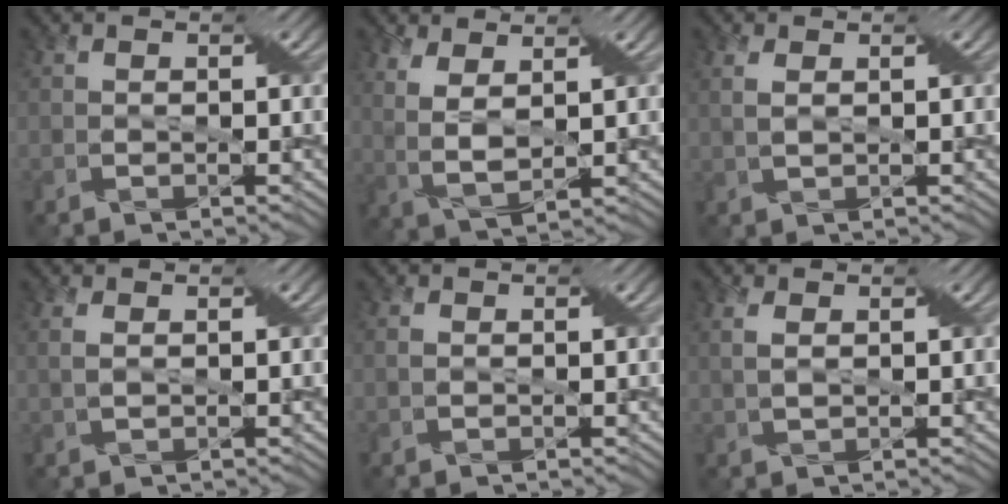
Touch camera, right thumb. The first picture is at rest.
{"total": 5.2, "force": [2.4, 1.9, 4.2], "torque": [-0.106, 0.002, 0.050]}
{"total": 1.8, "force": [0.7, 0.7, 1.5], "torque": [-0.040, 0.004, 0.018]}
{"total": 1.6, "force": [0.6, 0.6, 1.3], "torque": [-0.034, 0.003, 0.016]}
{"total": 1.1, "force": [0.2, 0.8, 0.8], "torque": [-0.018, 0.004, 0.005]}
{"total": 2.2, "force": [0.8, 0.9, 1.8], "torque": [-0.047, 0.006, 0.018]}